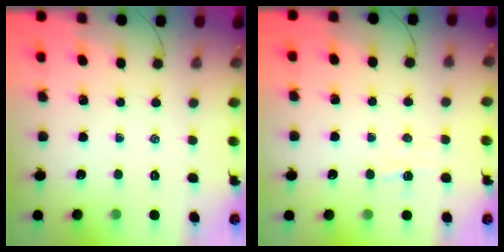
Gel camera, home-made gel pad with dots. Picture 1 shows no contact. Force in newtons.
{"total": 2.9, "press": 2.8, "slide": 0.8}